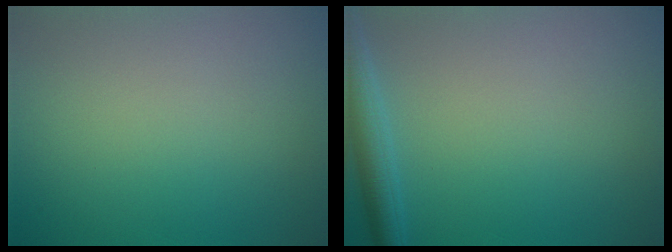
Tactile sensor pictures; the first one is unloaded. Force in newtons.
{"total": 3.0, "press": 3.0, "slide": 0.2}